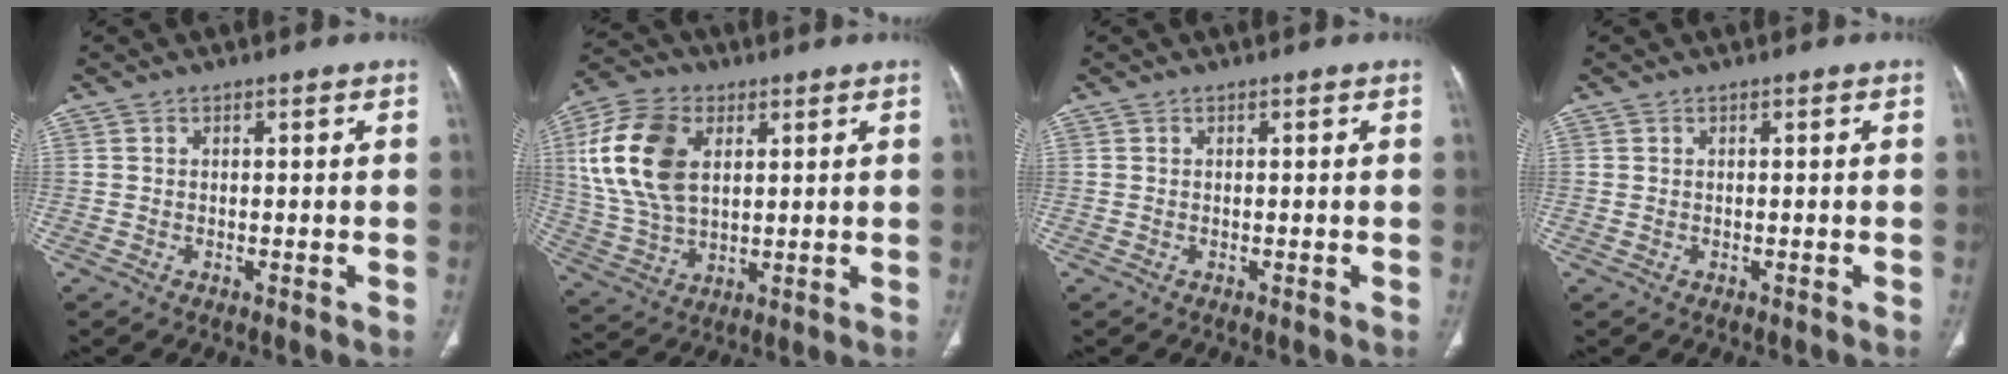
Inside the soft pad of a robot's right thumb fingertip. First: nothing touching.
{"total": 16.4, "force": [4.2, 10.4, 11.9], "torque": [-0.231, 0.000, 0.083]}
{"total": 0.0}
{"total": 0.0}